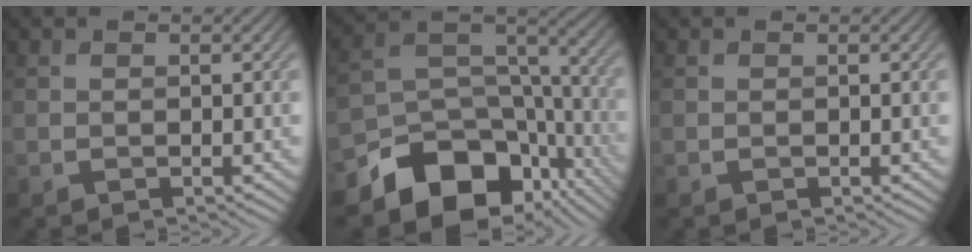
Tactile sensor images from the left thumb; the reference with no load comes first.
{"total": 14.0, "force": [-8.5, 8.7, 7.0], "torque": [-0.153, -0.027, -0.132]}
{"total": 0.0}